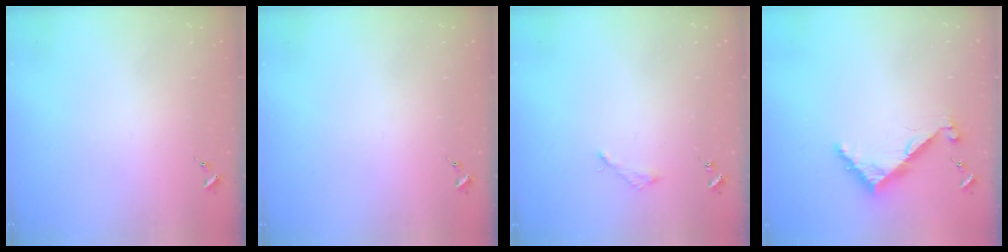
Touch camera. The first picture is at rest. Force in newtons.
{"total": 0.0}
{"total": 2.2, "press": 2.2, "slide": 0.2}
{"total": 7.5, "press": 7.5, "slide": 0.1}